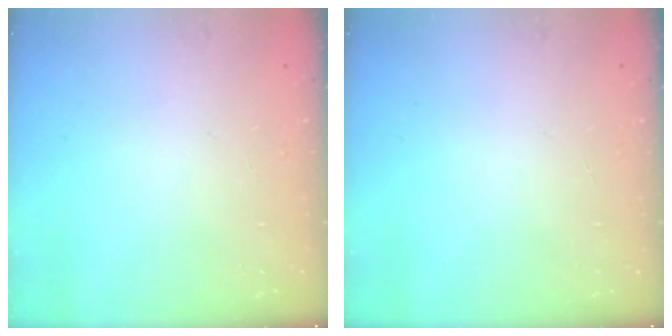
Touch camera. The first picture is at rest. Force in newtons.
{"total": 0.0}